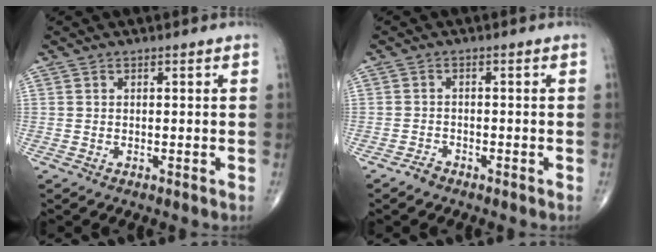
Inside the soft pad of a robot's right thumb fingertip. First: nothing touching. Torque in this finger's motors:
{"motor_torque": [0.31, -0.12, -0.10, -0.25, -0.03]}